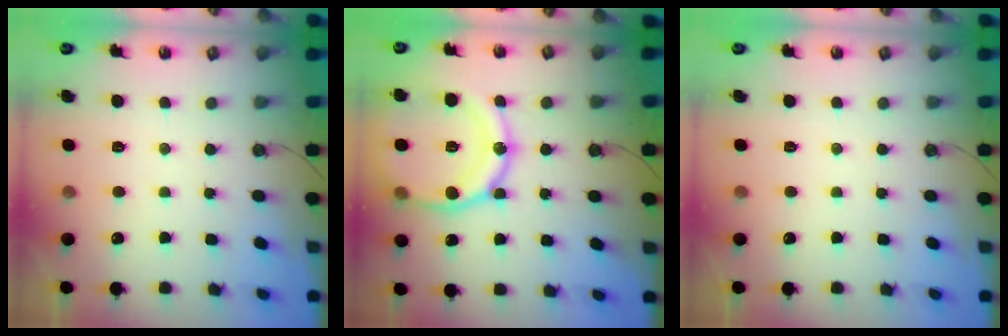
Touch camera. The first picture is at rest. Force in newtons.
{"total": 19.4, "press": 19.3, "slide": 2.2}
{"total": 0.0}